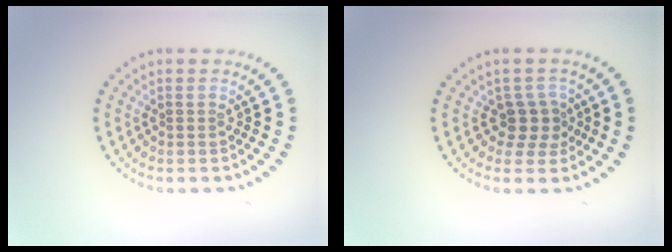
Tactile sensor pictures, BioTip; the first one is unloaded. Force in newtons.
{"total": 2.2, "press": 1.8, "slide": 1.3}